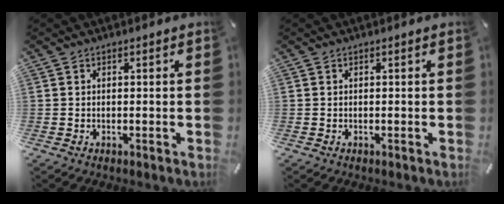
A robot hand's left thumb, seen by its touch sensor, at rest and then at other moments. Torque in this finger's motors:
{"motor_torque": [-0.08, 0.10, -0.07, 0.01, 0.00]}